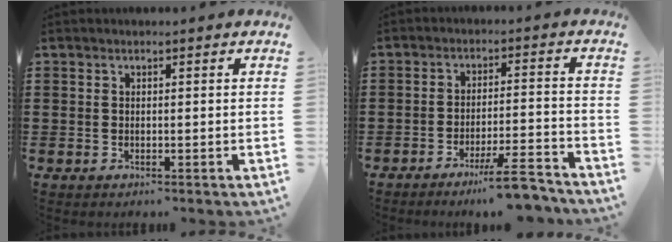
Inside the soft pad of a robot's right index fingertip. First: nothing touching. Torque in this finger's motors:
{"motor_torque": [0.18, -0.18, -0.06, -0.05]}